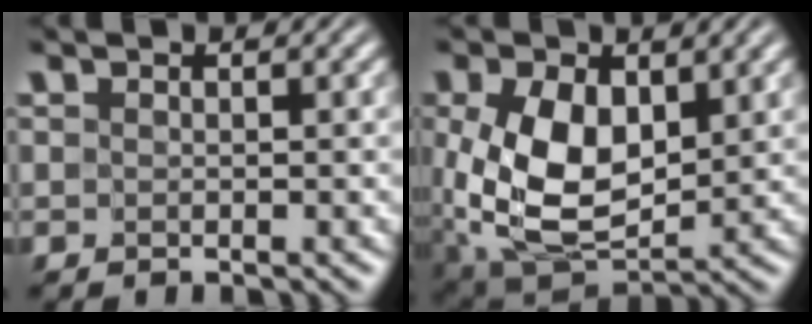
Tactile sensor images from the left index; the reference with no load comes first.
{"total": 8.1, "force": [0.4, 4.9, 6.5], "torque": [-0.143, -0.011, 0.016]}